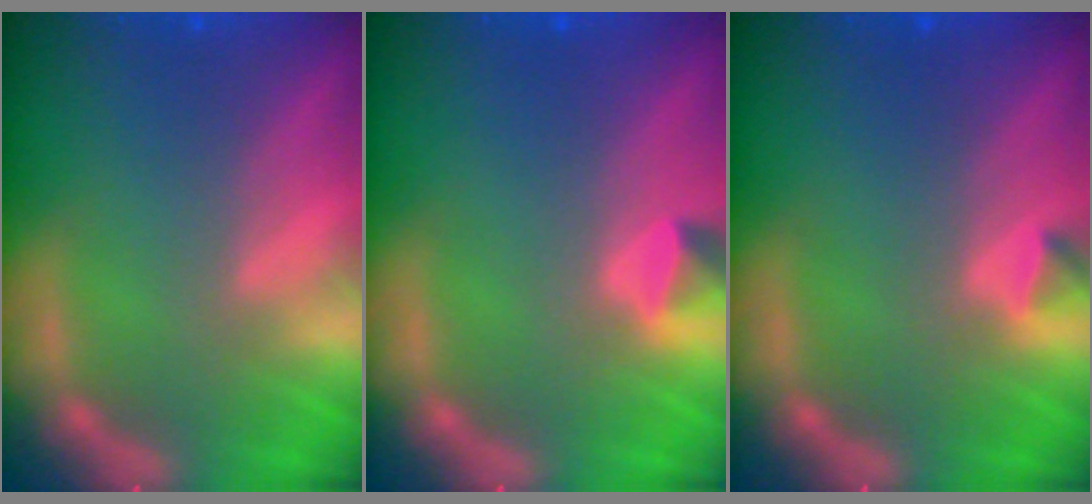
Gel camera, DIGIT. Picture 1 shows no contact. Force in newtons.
{"total": 1.4}
{"total": 0.9}